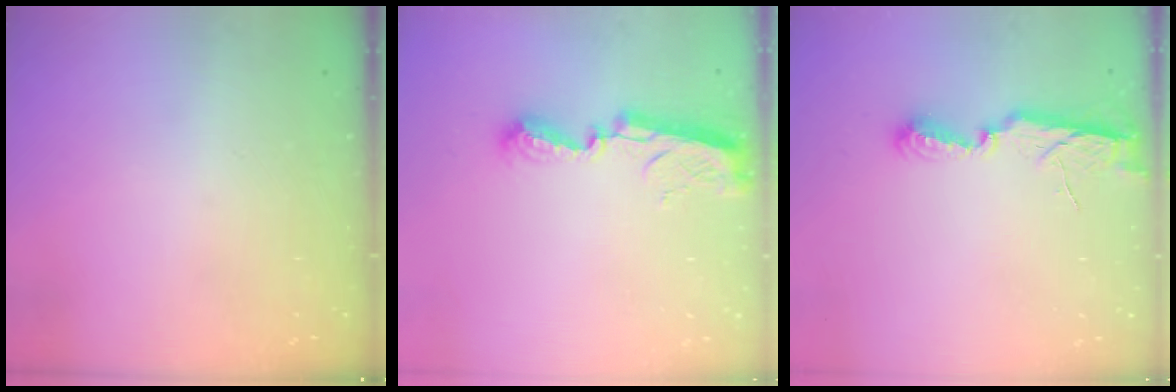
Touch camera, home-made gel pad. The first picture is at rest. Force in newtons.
{"total": 9.1, "press": 9.1, "slide": 0.6}
{"total": 7.0, "press": 7.0, "slide": 0.5}